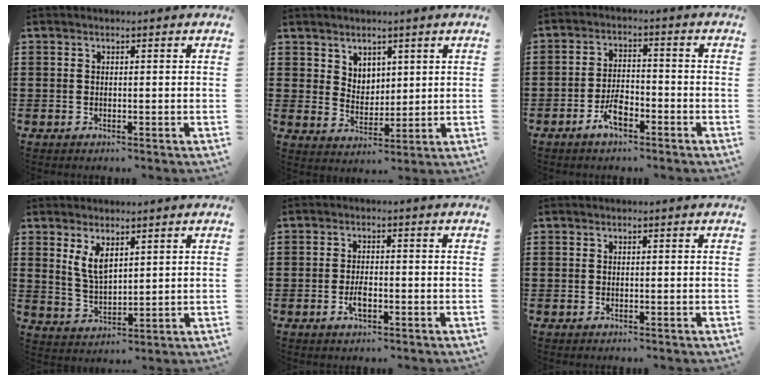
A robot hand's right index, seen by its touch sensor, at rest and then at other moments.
{"total": 4.3, "force": [3.2, 3.0, 0.3], "torque": [-0.022, 0.003, 0.060]}
{"total": 4.6, "force": [-2.8, 2.0, 3.1], "torque": [-0.065, 0.005, -0.055]}
{"total": 4.6, "force": [2.3, 2.1, 3.4], "torque": [-0.073, 0.003, 0.042]}
{"total": 2.8, "force": [-1.1, 1.1, 2.4], "torque": [-0.043, 0.002, -0.019]}
{"total": 0.0}